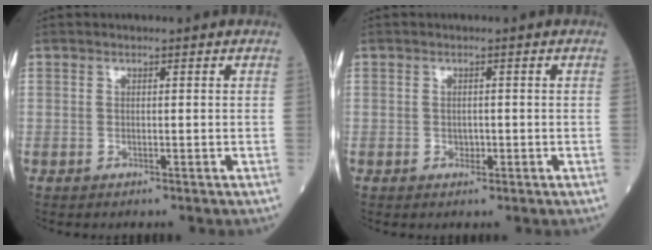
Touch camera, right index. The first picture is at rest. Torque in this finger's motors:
{"motor_torque": [-0.03, 0.01, -0.01, -0.01]}